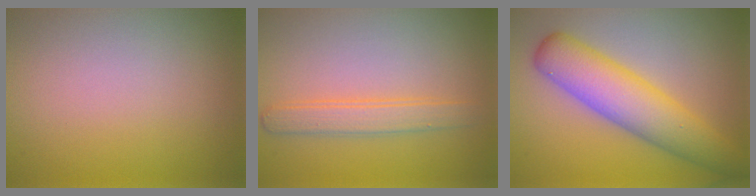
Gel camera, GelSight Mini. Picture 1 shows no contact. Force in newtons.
{"total": 2.5, "press": 2.5, "slide": 0.1}
{"total": 6.6, "press": 6.6, "slide": 0.2}